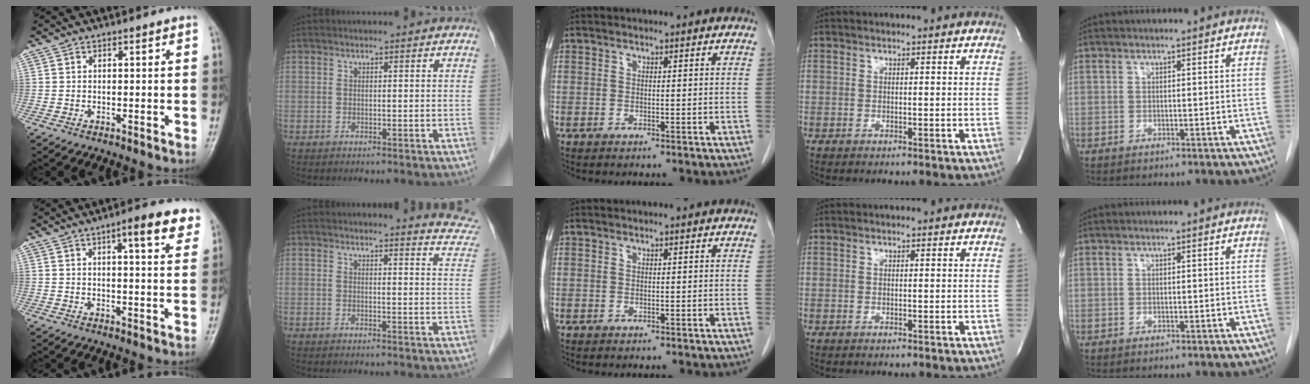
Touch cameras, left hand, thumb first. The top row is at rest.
{"thumb": {"total": 7.8, "force": [4.4, 1.8, 6.2], "torque": [-0.069, -0.015, 0.054]}, "index": {"total": 6.7, "force": [6.7, 0.3, 0.5], "torque": [0.006, -0.056, 0.044]}}